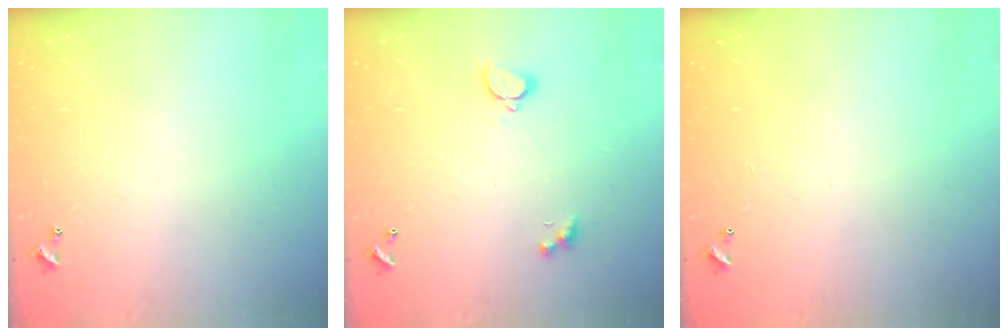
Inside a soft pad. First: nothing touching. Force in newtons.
{"total": 2.1, "press": 1.8, "slide": 1.0}
{"total": 2.9, "press": 2.9, "slide": 0.1}